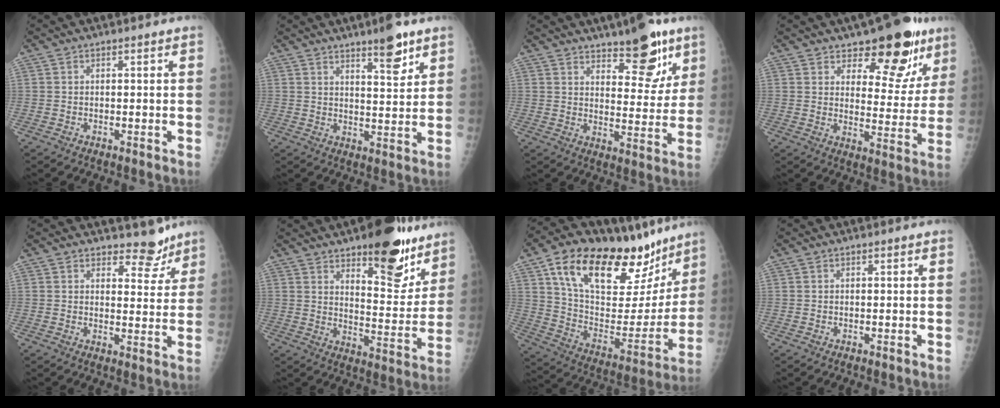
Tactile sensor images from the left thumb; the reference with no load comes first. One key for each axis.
{"total": 7.2, "fx": 4.9, "fy": 1.8, "fz": 5.0, "tx": -0.061, "ty": -0.034, "tz": 0.073}
{"total": 12.6, "fx": 8.4, "fy": 4.9, "fz": 8.1, "tx": -0.069, "ty": -0.052, "tz": 0.122}
{"total": 14.1, "fx": 9.5, "fy": 6.7, "fz": 8.0, "tx": -0.043, "ty": -0.060, "tz": 0.136}
{"total": 5.4, "fx": 4.6, "fy": 2.6, "fz": 1.0, "tx": 0.015, "ty": -0.038, "tz": 0.062}
{"total": 16.6, "fx": 11.2, "fy": 6.5, "fz": 10.5, "tx": -0.086, "ty": -0.078, "tz": 0.166}
{"total": 30.9, "fx": 18.7, "fy": 14.2, "fz": 20.0, "tx": -0.277, "ty": -0.032, "tz": 0.304}
{"total": 0.0}